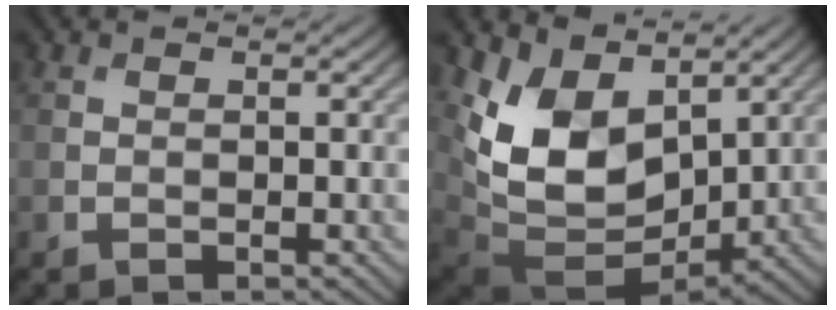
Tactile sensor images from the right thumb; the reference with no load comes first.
{"total": 12.0, "force": [4.1, 8.1, 7.9], "torque": [-0.180, -0.009, 0.085]}